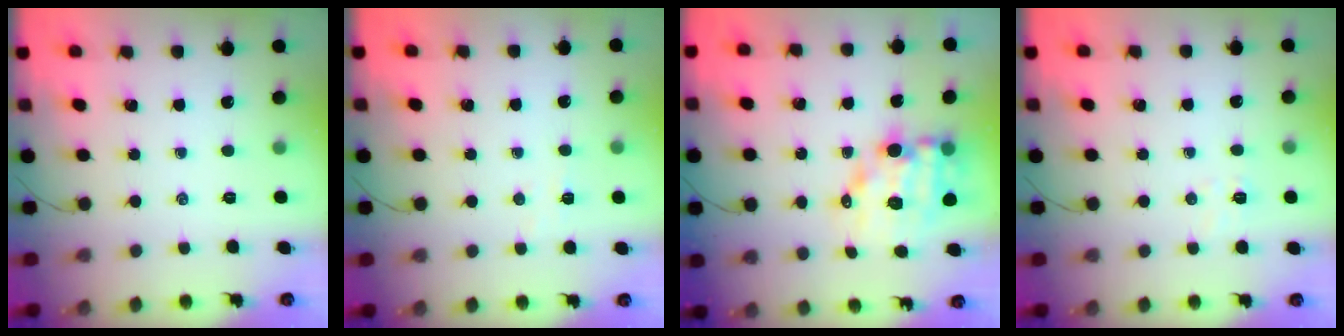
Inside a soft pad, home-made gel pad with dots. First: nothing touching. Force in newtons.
{"total": 3.2, "press": 3.0, "slide": 1.1}
{"total": 10.4, "press": 10.0, "slide": 2.8}
{"total": 5.0, "press": 4.9, "slide": 0.8}